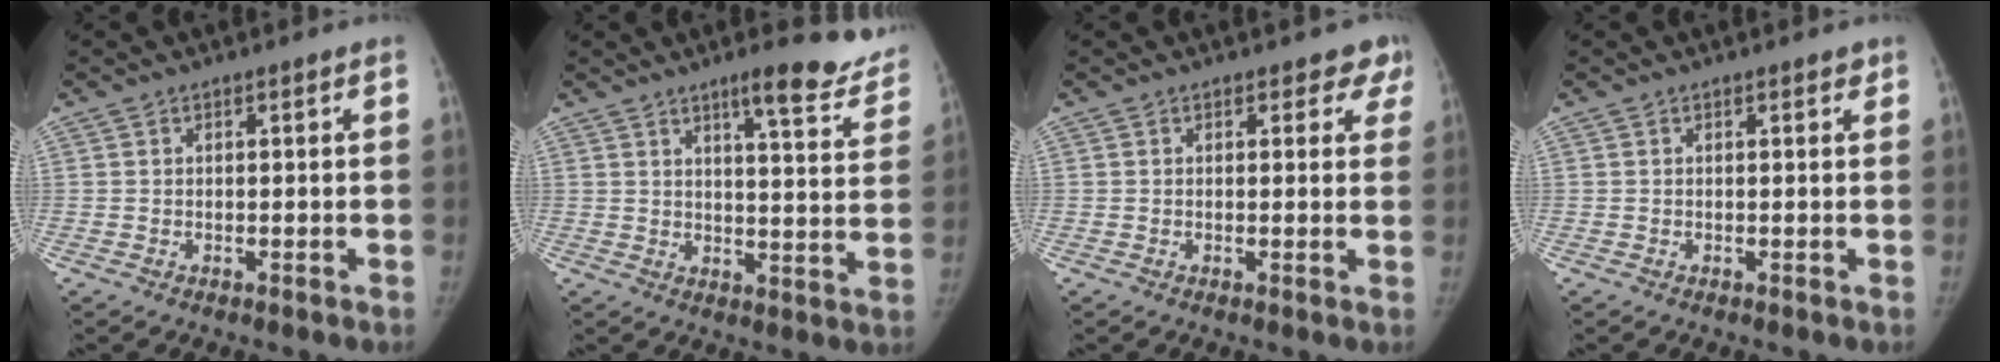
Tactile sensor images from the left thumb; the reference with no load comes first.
{"total": 13.5, "force": [10.2, 2.8, 8.5], "torque": [-0.074, -0.060, 0.124]}
{"total": 4.0, "force": [3.1, 2.2, 1.2], "torque": [0.024, -0.011, 0.020]}
{"total": 1.0, "force": [0.7, 0.4, 0.5], "torque": [-0.007, -0.003, 0.008]}